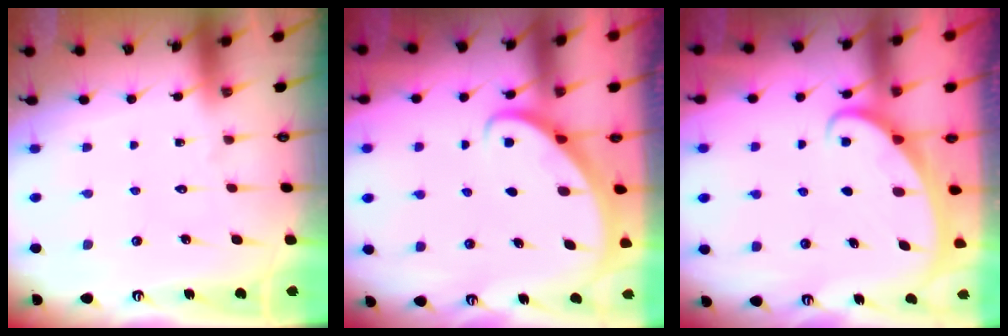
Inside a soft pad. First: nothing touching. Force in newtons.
{"total": 2.7, "press": 2.7, "slide": 0.2}
{"total": 2.1, "press": 2.1, "slide": 0.1}